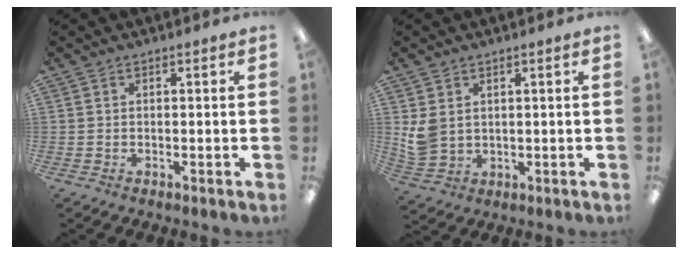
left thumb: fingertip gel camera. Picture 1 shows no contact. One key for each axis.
{"total": 5.5, "fx": 2.0, "fy": 4.1, "fz": 3.0, "tx": -0.075, "ty": -0.003, "tz": 0.042}